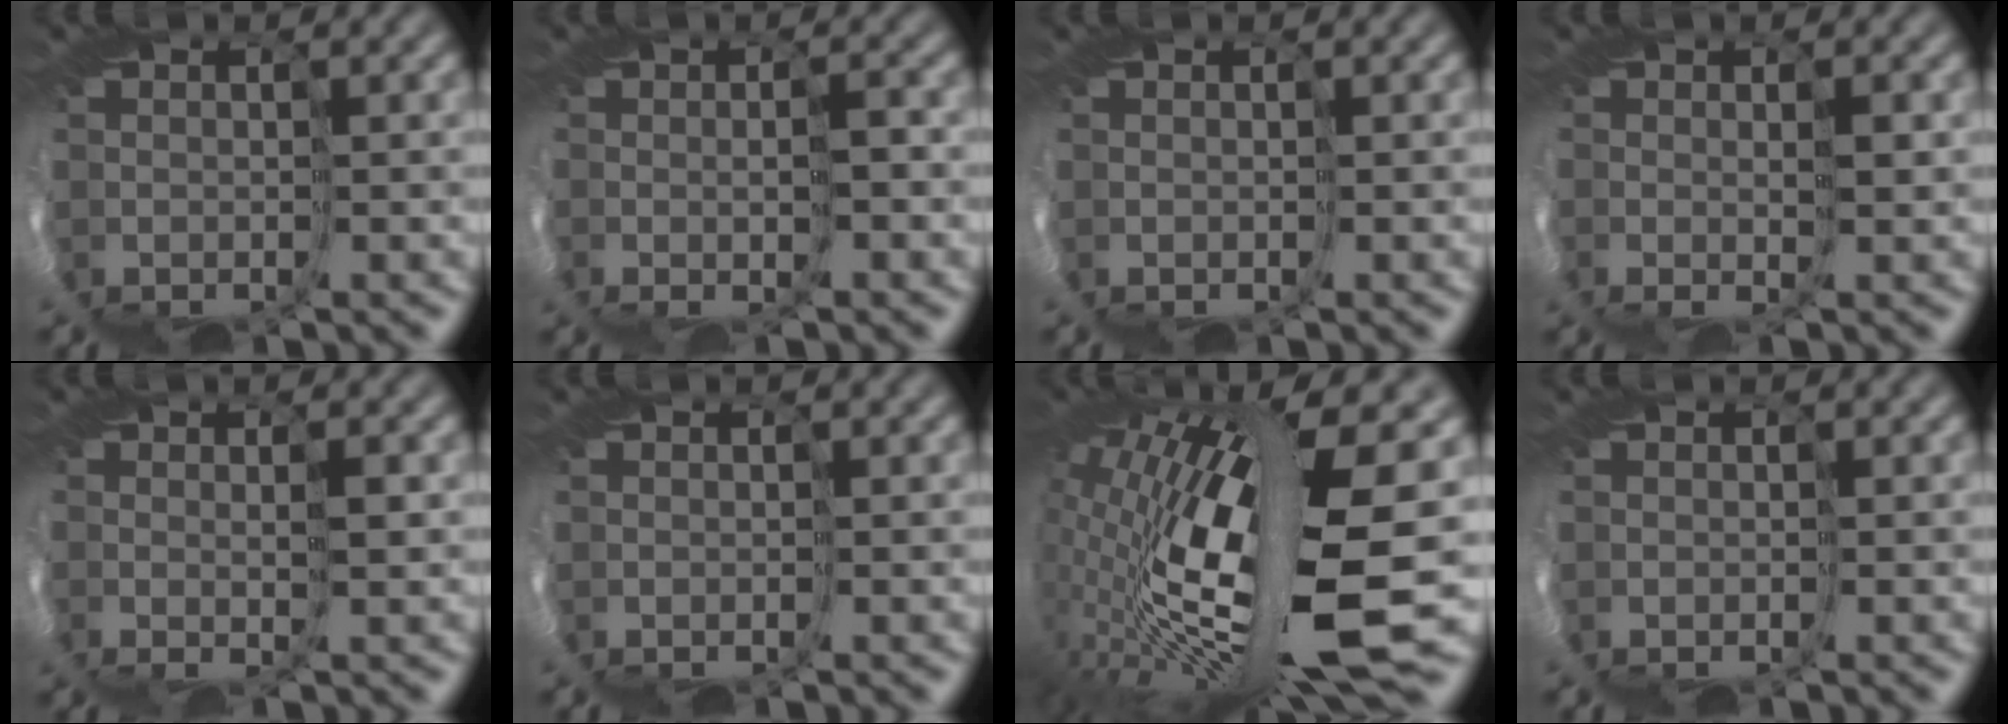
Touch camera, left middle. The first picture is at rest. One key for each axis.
{"total": 2.0, "fx": 0.0, "fy": -0.8, "fz": 1.8, "tx": -0.035, "ty": -0.006, "tz": 0.004}
{"total": 0.0}
{"total": 1.9, "fx": 1.0, "fy": -0.3, "fz": 1.6, "tx": -0.026, "ty": 0.002, "tz": 0.016}
{"total": 2.1, "fx": 1.3, "fy": -0.6, "fz": 1.5, "tx": -0.030, "ty": -0.003, "tz": 0.024}
{"total": 0.0}
{"total": 14.7, "fx": 2.2, "fy": 2.3, "fz": 14.3, "tx": -0.273, "ty": -0.048, "tz": 0.055}
{"total": 0.0}